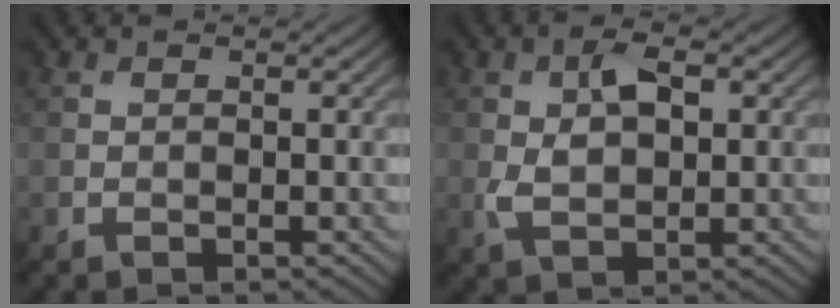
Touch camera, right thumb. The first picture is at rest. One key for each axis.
{"total": 5.4, "fx": 0.8, "fy": 3.1, "fz": 4.3, "tx": -0.092, "ty": 0.000, "tz": 0.018}